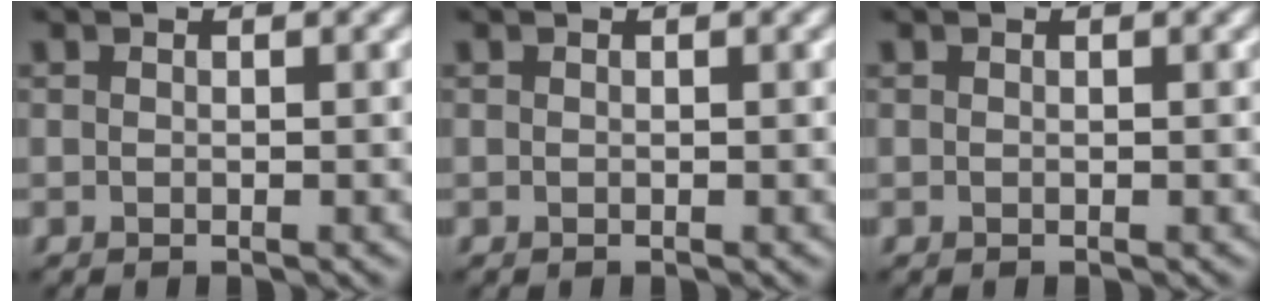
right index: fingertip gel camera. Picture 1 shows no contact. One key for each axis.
{"total": 0.0}
{"total": 0.0}